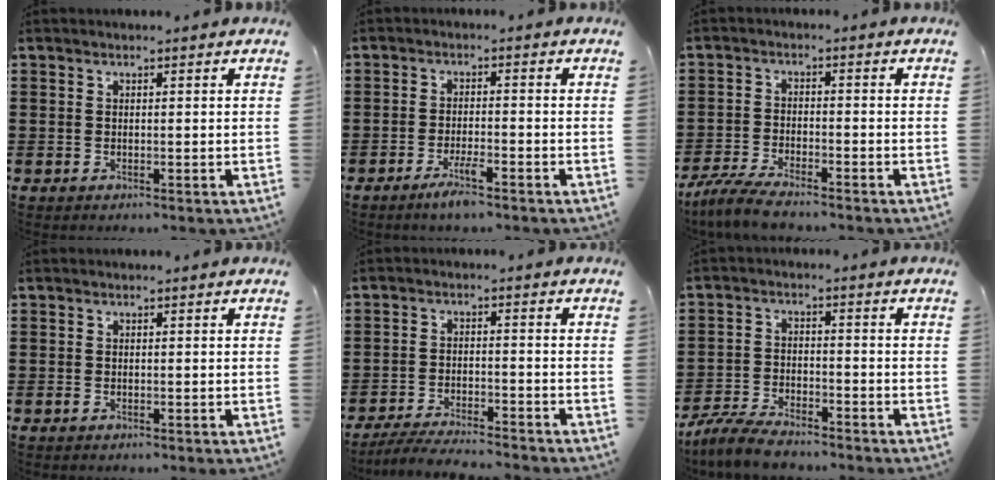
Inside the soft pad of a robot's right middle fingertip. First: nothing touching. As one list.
[{"total": 3.6, "force": [-2.5, 0.4, 2.6], "torque": [-0.056, -0.002, -0.048]}, {"total": 4.8, "force": [-4.4, 0.5, 1.9], "torque": [-0.053, -0.009, -0.088]}, {"total": 0.5, "force": [-0.3, 0.2, 0.3], "torque": [-0.008, -0.003, -0.006]}, {"total": 4.7, "force": [-4.5, 0.2, 1.3], "torque": [-0.028, -0.004, -0.091]}, {"total": 5.6, "force": [-5.2, 0.9, 1.9], "torque": [-0.050, 0.001, -0.104]}]